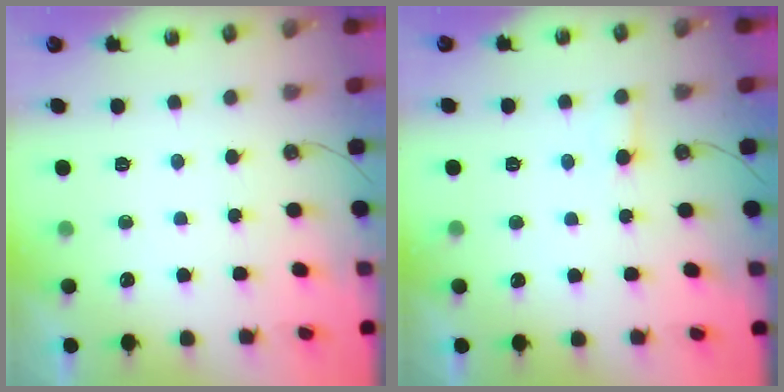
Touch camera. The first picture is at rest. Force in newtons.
{"total": 4.0, "press": 4.0, "slide": 0.4}